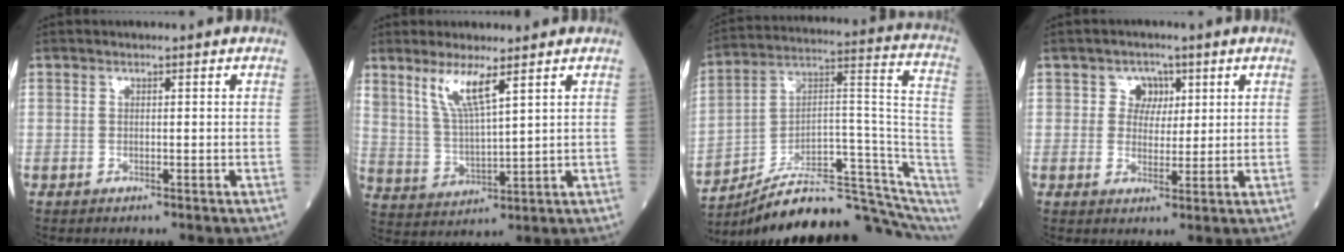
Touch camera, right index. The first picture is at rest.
{"total": 7.1, "force": [4.4, 0.6, 5.5], "torque": [-0.118, -0.007, 0.095]}
{"total": 21.5, "force": [-17.3, 3.0, 12.5], "torque": [-0.136, 0.059, -0.260]}
{"total": 3.6, "force": [1.4, 3.1, 1.1], "torque": [-0.008, 0.005, 0.018]}